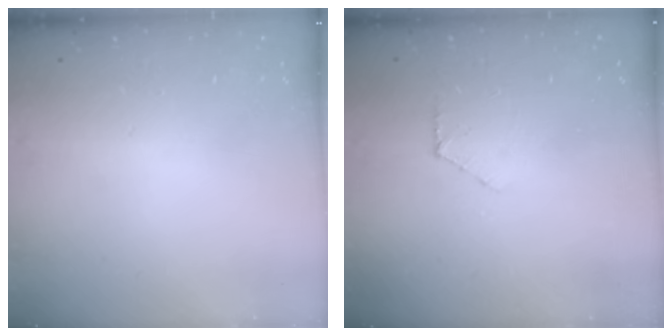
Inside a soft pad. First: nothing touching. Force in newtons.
{"total": 4.4, "press": 4.4, "slide": 0.4}